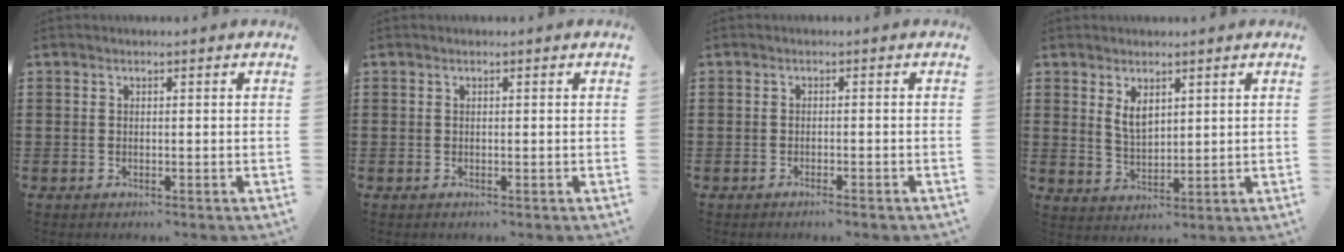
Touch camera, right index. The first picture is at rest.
{"total": 0.0}
{"total": 1.1, "force": [-0.9, -0.1, 0.5], "torque": [-0.011, -0.002, -0.017]}
{"total": 3.6, "force": [1.9, 1.9, 2.3], "torque": [-0.043, 0.002, 0.034]}